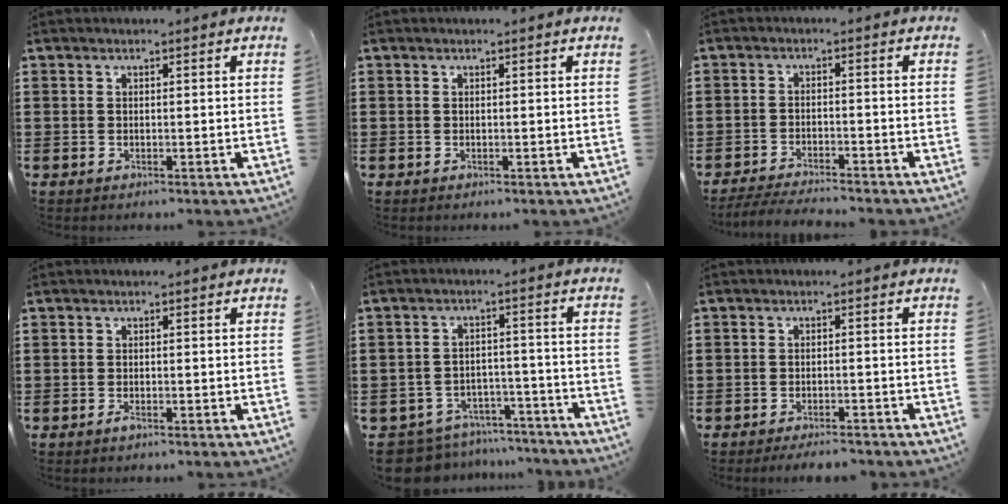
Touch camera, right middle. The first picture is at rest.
{"total": 0.0}
{"total": 3.6, "force": [-3.6, 0.1, 0.6], "torque": [-0.019, -0.005, -0.075]}
{"total": 0.8, "force": [-0.4, 0.2, 0.6], "torque": [-0.014, -0.004, -0.007]}
{"total": 6.5, "force": [-6.3, 1.2, 0.7], "torque": [-0.037, 0.008, -0.132]}
{"total": 2.3, "force": [-2.3, 0.1, 0.1], "torque": [-0.008, -0.002, -0.048]}